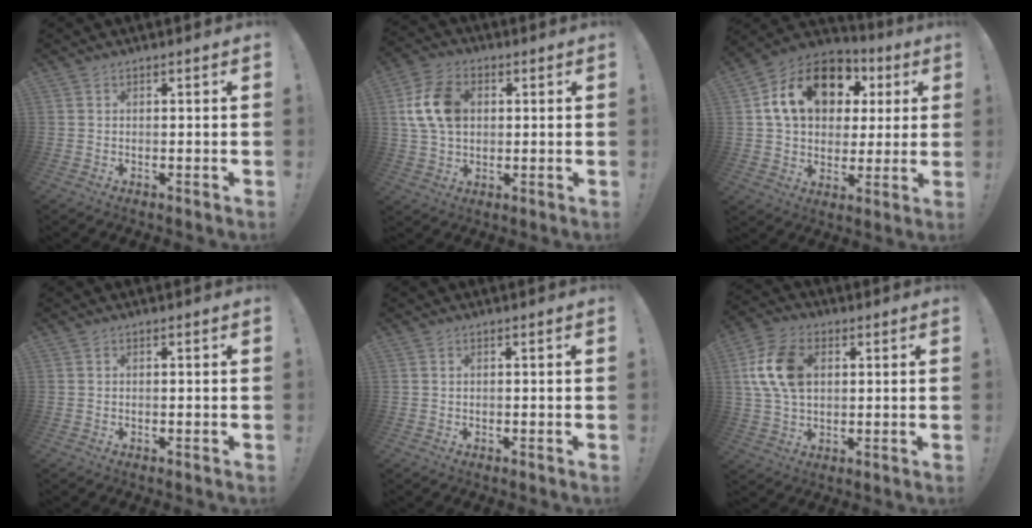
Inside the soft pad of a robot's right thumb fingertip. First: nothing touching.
{"total": 13.9, "force": [2.6, 9.8, 9.5], "torque": [-0.163, 0.006, 0.053]}
{"total": 20.2, "force": [7.4, 14.1, 12.5], "torque": [-0.197, -0.012, 0.145]}
{"total": 0.0}
{"total": 0.5, "force": [0.2, 0.5, 0.1], "torque": [-0.007, 0.003, 0.005]}
{"total": 14.8, "force": [3.0, 9.8, 10.6], "torque": [-0.194, 0.005, 0.060]}